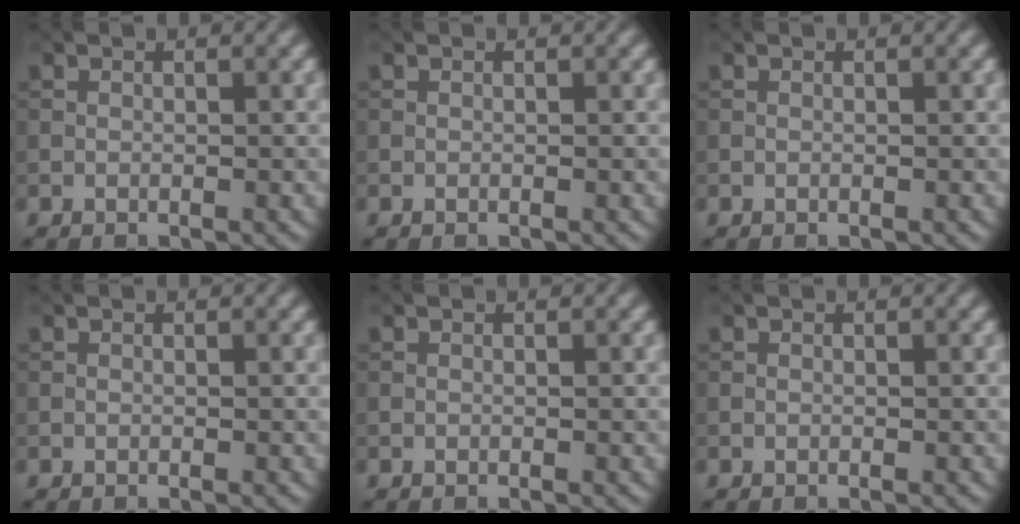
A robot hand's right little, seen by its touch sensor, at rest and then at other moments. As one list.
[{"total": 0.0}, {"total": 0.0}, {"total": 0.0}, {"total": 0.0}, {"total": 0.0}]